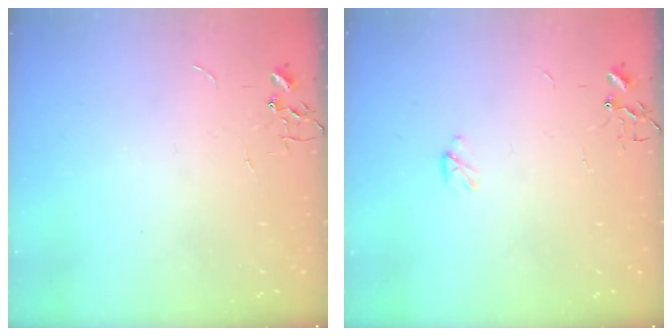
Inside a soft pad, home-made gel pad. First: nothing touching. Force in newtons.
{"total": 2.9, "press": 2.9, "slide": 0.4}